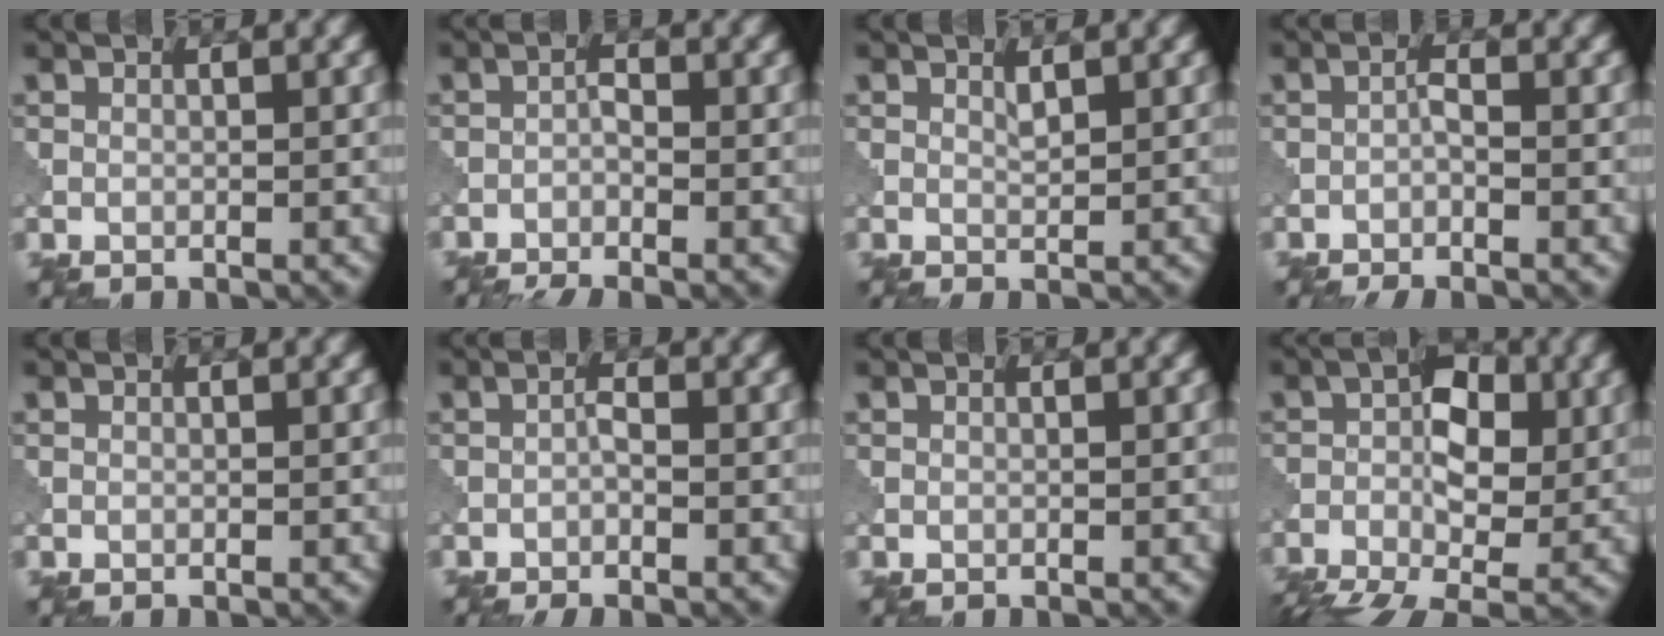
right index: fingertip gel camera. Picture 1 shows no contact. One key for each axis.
{"total": 2.9, "fx": -2.3, "fy": 0.5, "fz": 1.7, "tx": -0.037, "ty": -0.006, "tz": -0.053}
{"total": 0.9, "fx": 0.4, "fy": 0.1, "fz": 0.8, "tx": -0.017, "ty": -0.002, "tz": 0.007}
{"total": 2.2, "fx": -1.5, "fy": 0.3, "fz": 1.6, "tx": -0.033, "ty": -0.002, "tz": -0.035}
{"total": 0.0}
{"total": 1.8, "fx": -1.1, "fy": 0.3, "fz": 1.4, "tx": -0.031, "ty": 0.000, "tz": -0.025}
{"total": 0.0}
{"total": 9.2, "fx": -2.4, "fy": 5.1, "fz": 7.2, "tx": -0.118, "ty": -0.002, "tz": -0.049}